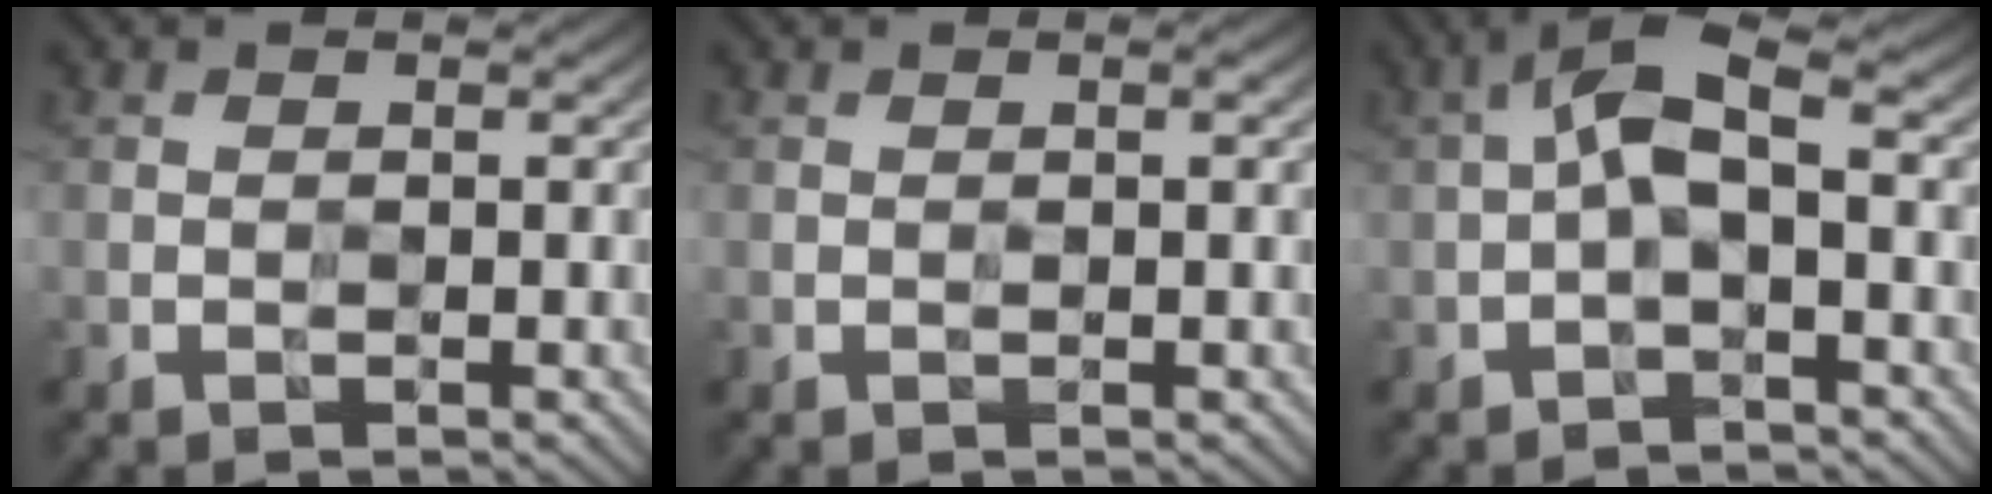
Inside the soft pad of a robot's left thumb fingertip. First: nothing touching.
{"total": 0.8, "force": [0.4, 0.0, 0.7], "torque": [-0.012, 0.002, 0.005]}
{"total": 5.5, "force": [-0.2, 1.9, 5.1], "torque": [-0.106, 0.021, -0.016]}